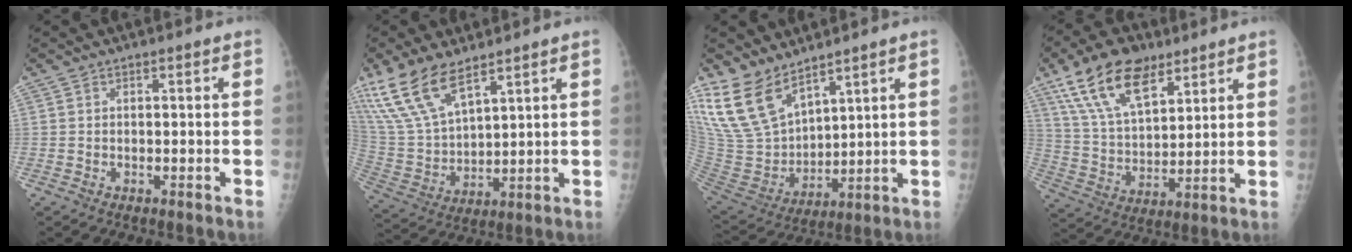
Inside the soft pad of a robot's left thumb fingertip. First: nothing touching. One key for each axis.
{"total": 14.1, "fx": 9.8, "fy": 5.6, "fz": 8.4, "tx": -0.165, "ty": -0.035, "tz": 0.212}
{"total": 15.6, "fx": 11.5, "fy": 7.5, "fz": 7.5, "tx": -0.128, "ty": -0.060, "tz": 0.246}
{"total": 16.3, "fx": 10.0, "fy": 8.0, "fz": 10.1, "tx": -0.156, "ty": -0.032, "tz": 0.189}